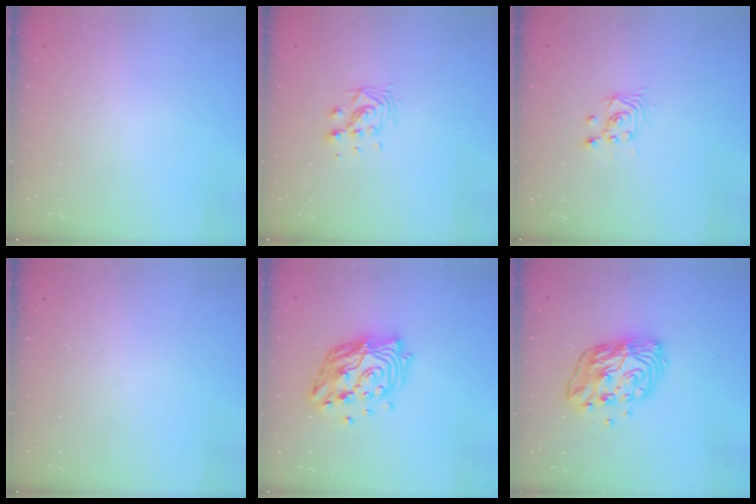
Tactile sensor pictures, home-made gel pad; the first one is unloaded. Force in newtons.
{"total": 7.0, "press": 7.0, "slide": 0.2}
{"total": 2.9, "press": 2.9, "slide": 0.1}
{"total": 0.0}
{"total": 16.5, "press": 16.4, "slide": 1.7}
{"total": 11.4, "press": 11.3, "slide": 0.9}